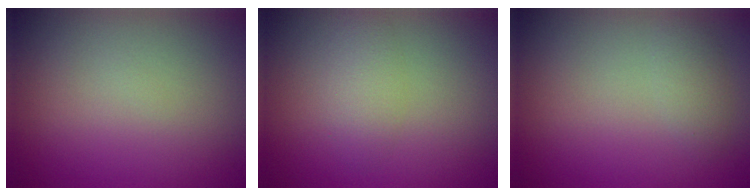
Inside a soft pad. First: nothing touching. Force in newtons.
{"total": 2.3, "press": 2.3, "slide": 0.0}
{"total": 1.3, "press": 1.3, "slide": 0.1}